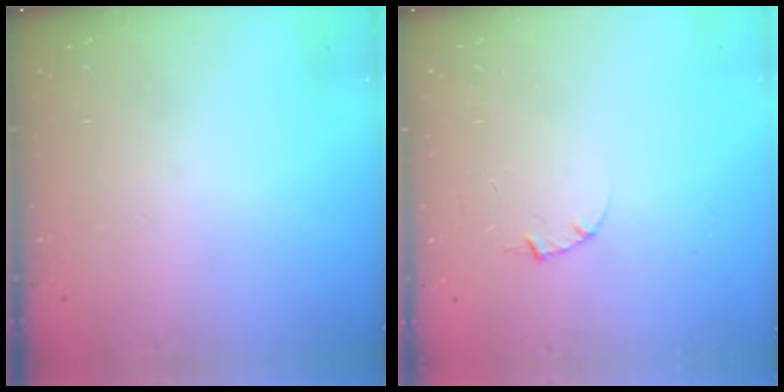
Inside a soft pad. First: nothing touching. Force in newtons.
{"total": 1.0, "press": 1.0, "slide": 0.3}